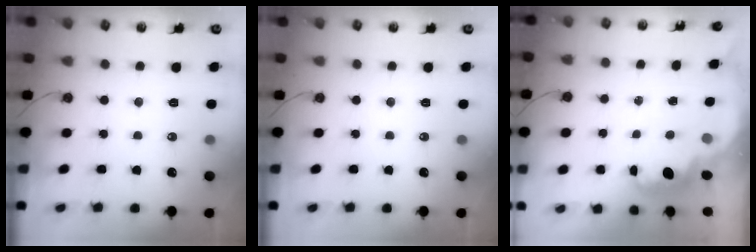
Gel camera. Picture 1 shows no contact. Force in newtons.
{"total": 0.0}
{"total": 2.2, "press": 2.1, "slide": 0.6}